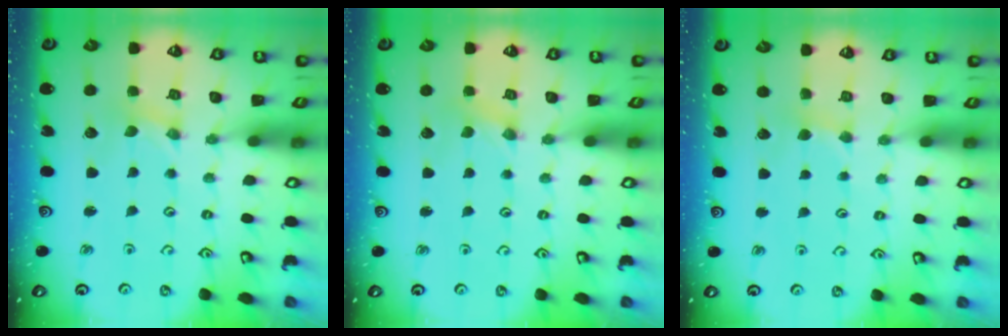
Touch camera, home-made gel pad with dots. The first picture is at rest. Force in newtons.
{"total": 0.8, "press": 0.8, "slide": 0.2}
{"total": 1.8, "press": 1.8, "slide": 0.3}